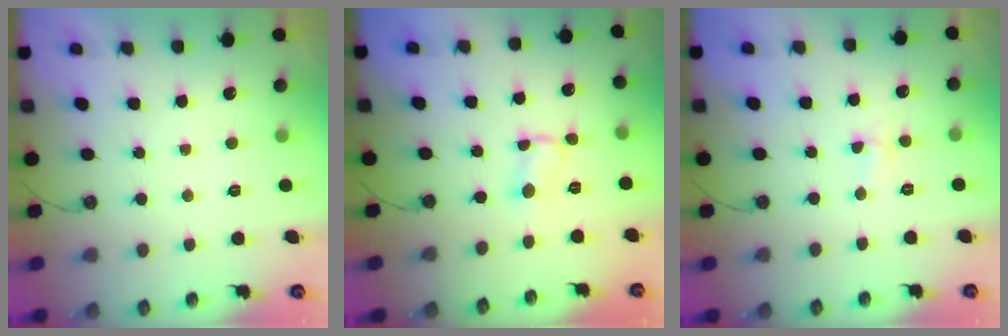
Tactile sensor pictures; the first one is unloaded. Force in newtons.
{"total": 1.0, "press": 1.0, "slide": 0.2}
{"total": 2.7, "press": 2.0, "slide": 1.8}